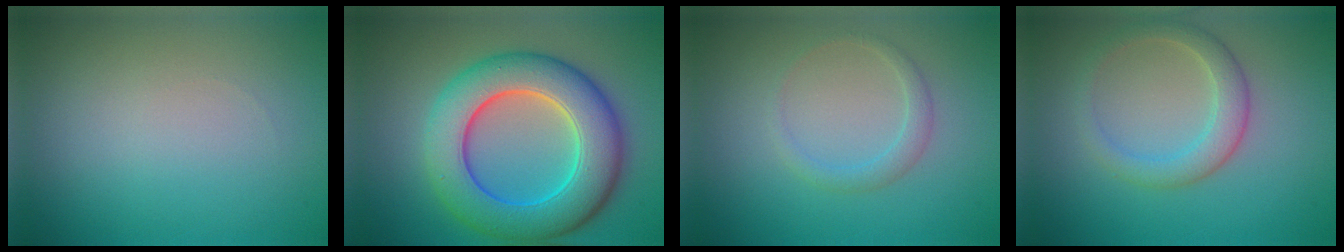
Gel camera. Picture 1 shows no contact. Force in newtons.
{"total": 9.7, "press": 9.7, "slide": 0.2}
{"total": 1.5, "press": 1.5, "slide": 0.1}
{"total": 3.0, "press": 3.0, "slide": 0.1}